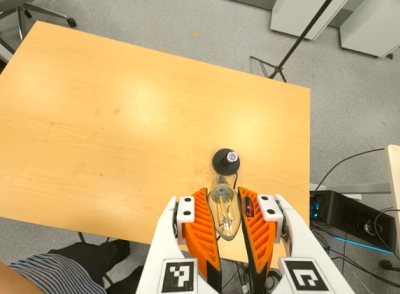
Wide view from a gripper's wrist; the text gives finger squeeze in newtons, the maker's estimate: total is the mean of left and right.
{"total": 21.2, "left": 25.0, "right": 17.3}